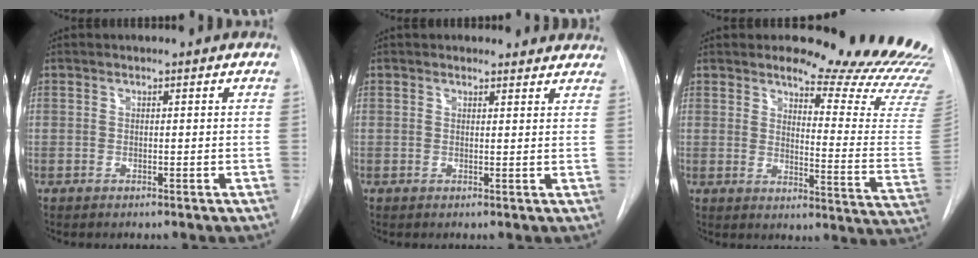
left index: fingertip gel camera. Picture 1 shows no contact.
{"total": 3.8, "force": [3.6, 1.4, 0.1], "torque": [0.013, -0.008, 0.018]}
{"total": 19.0, "force": [18.3, 1.0, 5.0], "torque": [-0.057, -0.170, 0.195]}